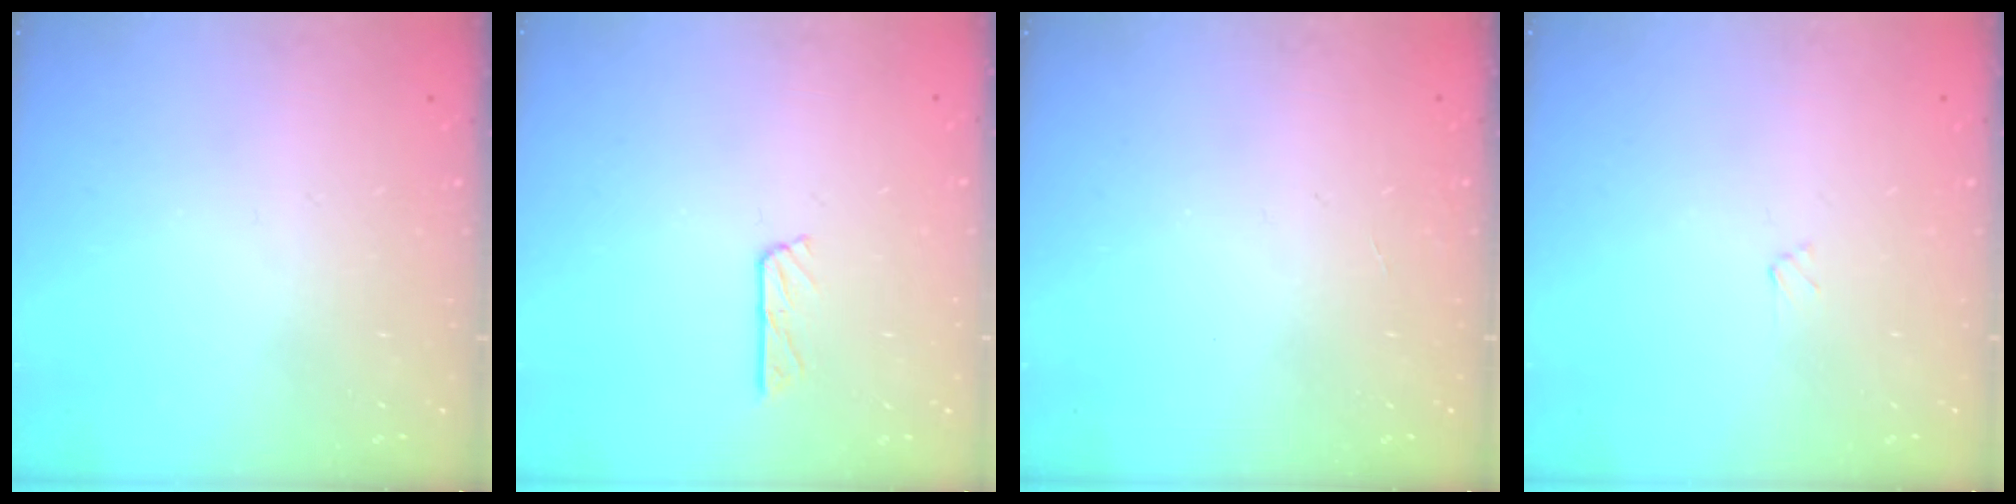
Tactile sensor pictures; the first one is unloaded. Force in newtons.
{"total": 4.6, "press": 4.5, "slide": 0.5}
{"total": 0.0}
{"total": 1.2, "press": 1.2, "slide": 0.1}